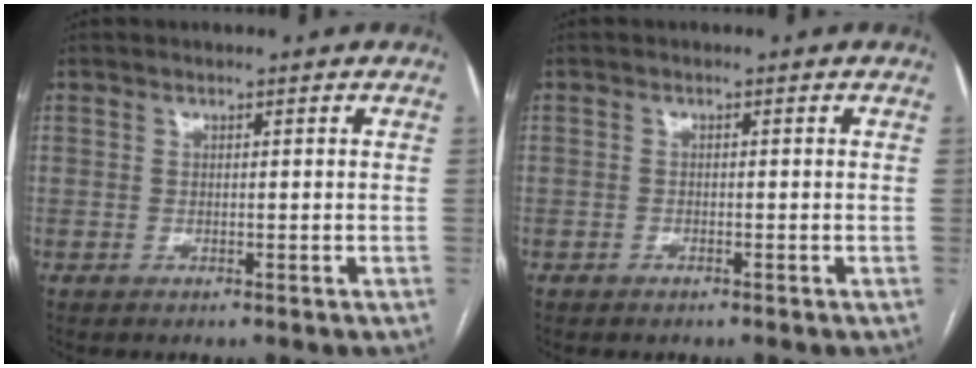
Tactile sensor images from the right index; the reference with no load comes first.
{"total": 0.6, "force": [-0.5, 0.3, 0.2], "torque": [-0.004, 0.001, -0.008]}